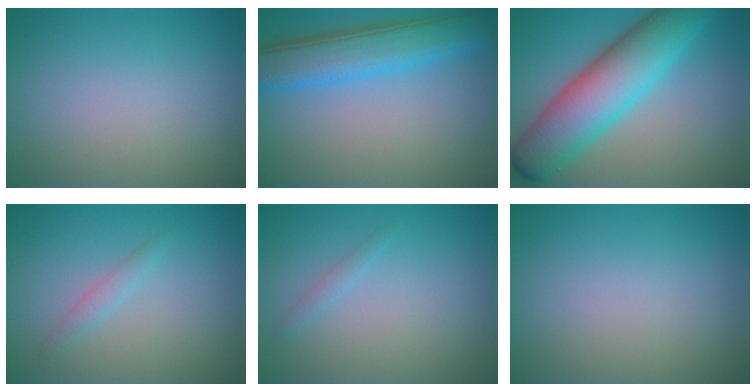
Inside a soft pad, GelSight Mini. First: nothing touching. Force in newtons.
{"total": 6.3, "press": 6.3, "slide": 0.1}
{"total": 9.8, "press": 9.8, "slide": 0.2}
{"total": 1.1, "press": 1.1, "slide": 0.1}
{"total": 0.7, "press": 0.7, "slide": 0.0}
{"total": 0.0}